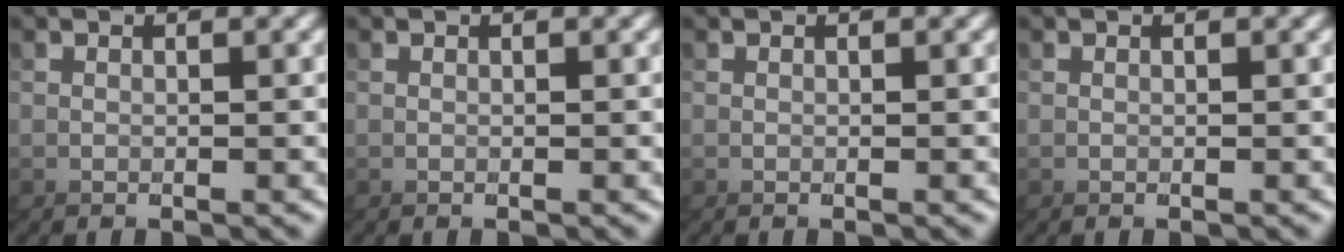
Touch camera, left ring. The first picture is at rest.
{"total": 0.0}
{"total": 0.0}
{"total": 0.0}